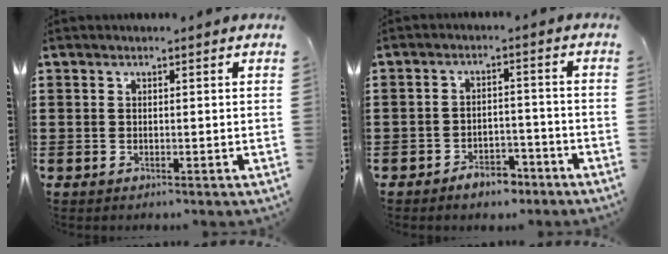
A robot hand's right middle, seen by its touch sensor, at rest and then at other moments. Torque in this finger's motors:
{"motor_torque": [2.14, 0.00, 0.04, 0.06]}